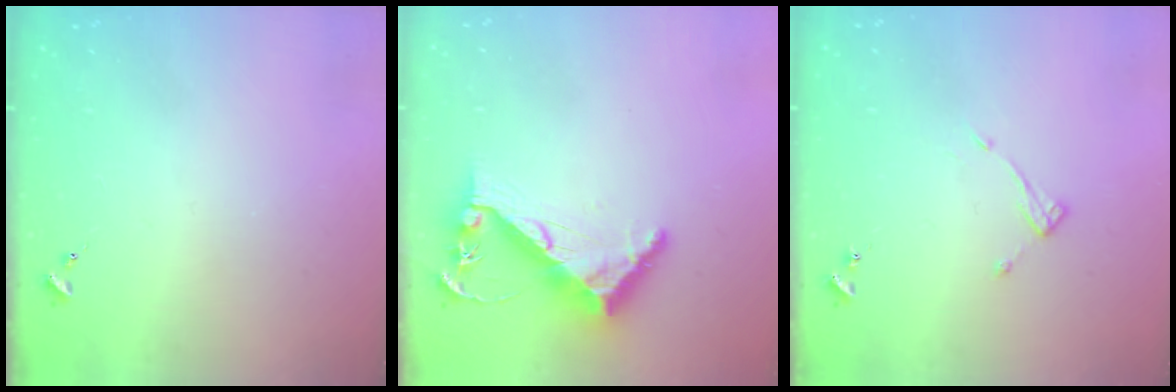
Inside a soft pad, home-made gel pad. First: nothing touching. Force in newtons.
{"total": 8.7, "press": 8.6, "slide": 0.9}
{"total": 7.1, "press": 7.1, "slide": 0.5}